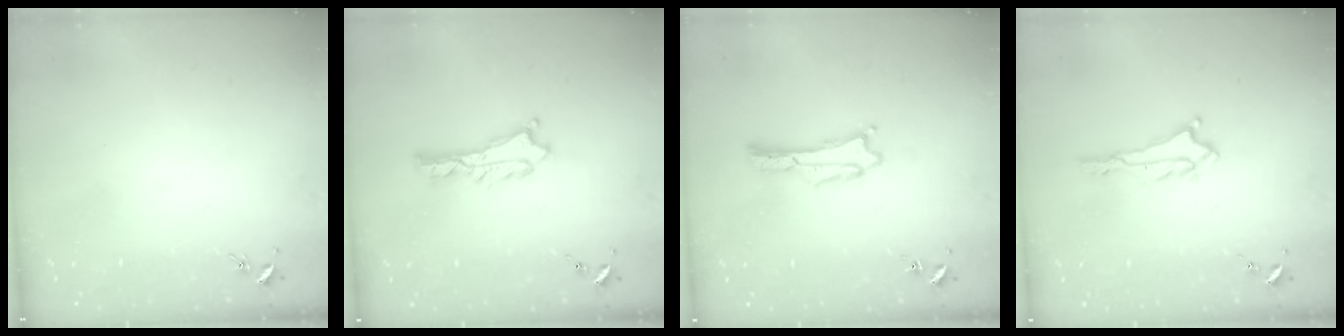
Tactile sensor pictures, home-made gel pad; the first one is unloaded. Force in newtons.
{"total": 1.3, "press": 1.3, "slide": 0.1}
{"total": 1.1, "press": 1.1, "slide": 0.0}
{"total": 1.0, "press": 1.0, "slide": 0.1}